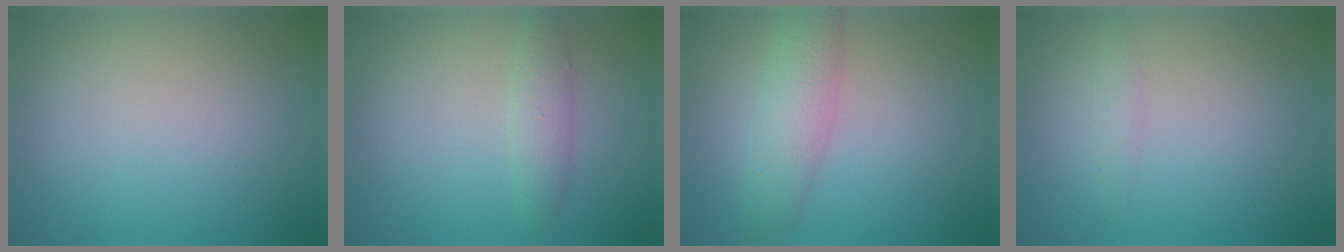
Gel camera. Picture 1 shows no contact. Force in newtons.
{"total": 1.9, "press": 1.9, "slide": 0.1}
{"total": 3.8, "press": 3.8, "slide": 0.0}
{"total": 1.0, "press": 1.0, "slide": 0.0}